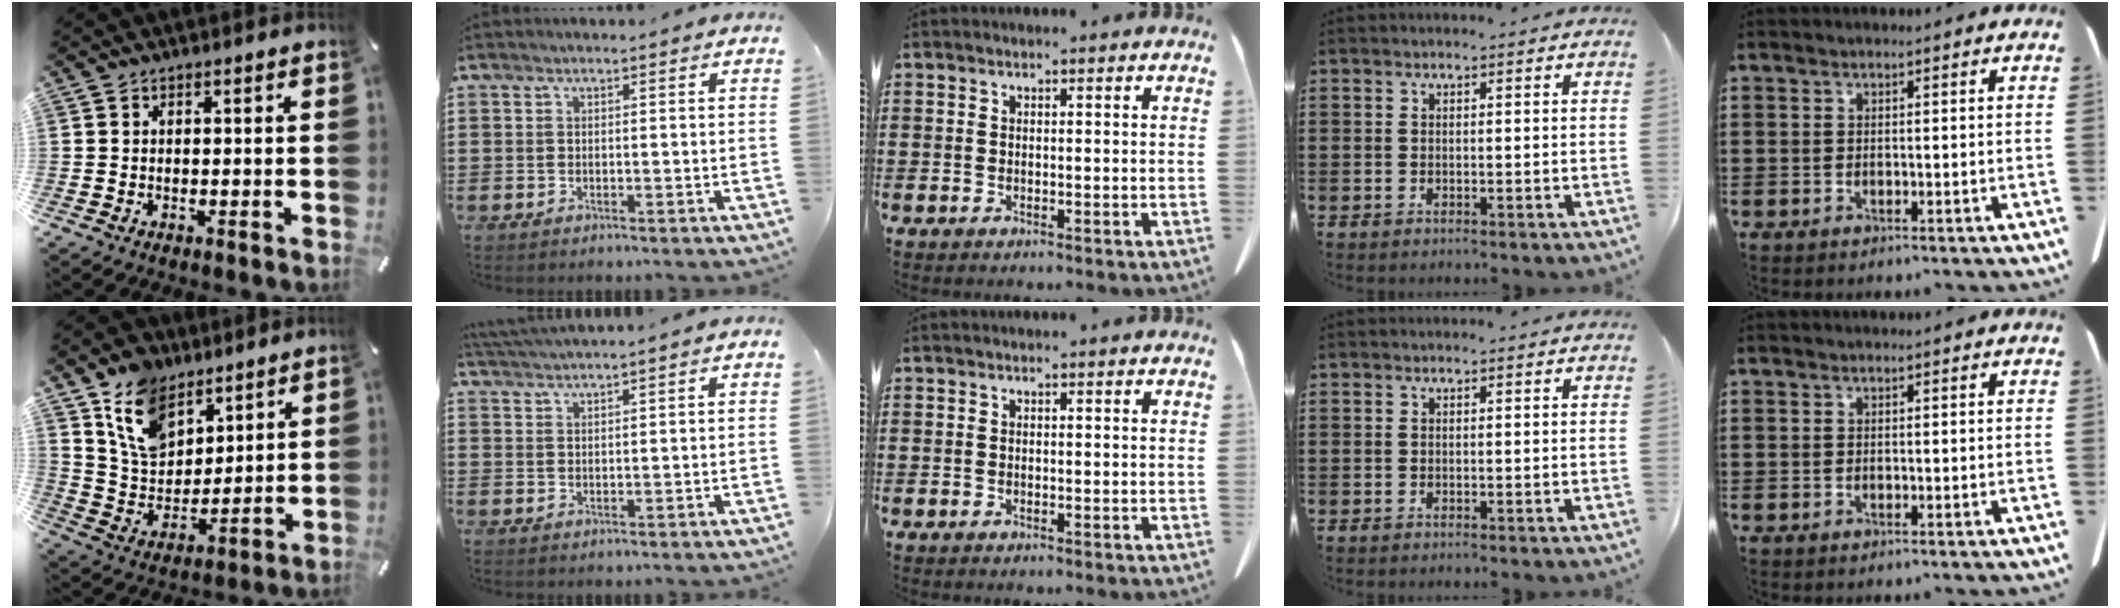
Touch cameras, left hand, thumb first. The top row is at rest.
{"thumb": {"total": 13.0, "force": [8.6, 8.4, 4.9], "torque": [-0.107, -0.047, 0.170]}, "index": {"total": 2.0, "force": [1.9, -0.5, 0.3], "torque": [-0.009, 0.000, 0.037]}}